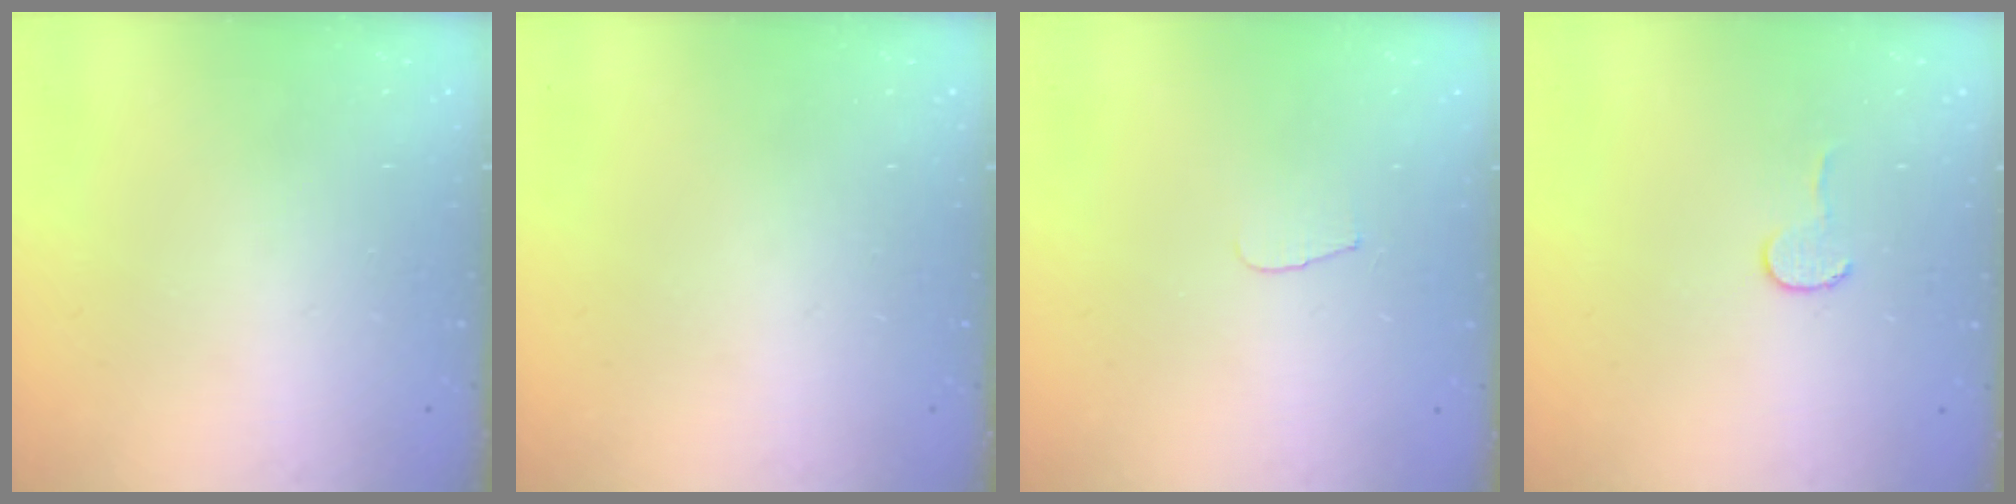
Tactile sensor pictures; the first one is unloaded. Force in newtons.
{"total": 0.0}
{"total": 3.3, "press": 3.3, "slide": 0.4}
{"total": 4.1, "press": 4.1, "slide": 0.4}